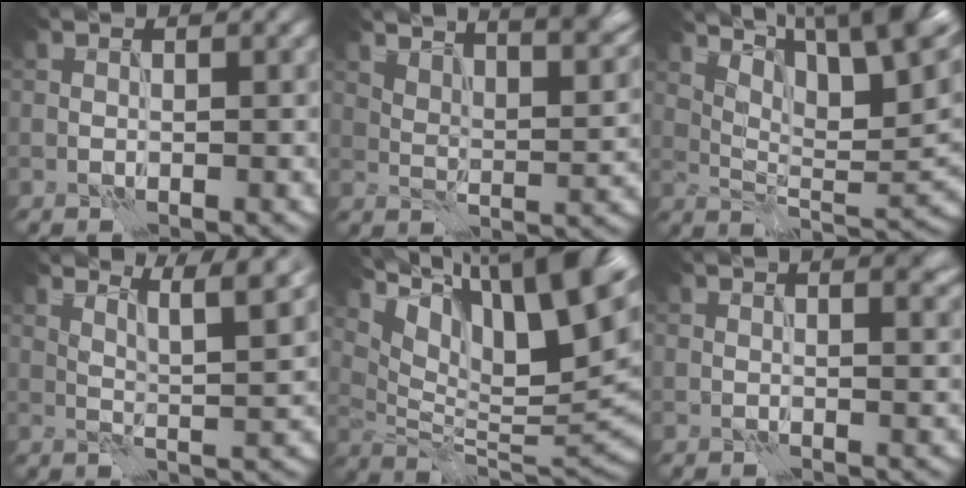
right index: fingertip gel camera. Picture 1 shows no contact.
{"total": 10.4, "force": [7.9, 3.6, 5.8], "torque": [-0.065, 0.023, 0.089]}
{"total": 13.8, "force": [8.2, 4.8, 10.1], "torque": [-0.146, 0.015, 0.107]}
{"total": 6.4, "force": [4.5, 1.4, 4.3], "torque": [-0.060, 0.004, 0.063]}
{"total": 15.9, "force": [8.3, 6.3, 12.0], "torque": [-0.192, 0.026, 0.145]}
{"total": 5.2, "force": [3.0, 2.4, 3.5], "torque": [-0.014, 0.026, 0.019]}